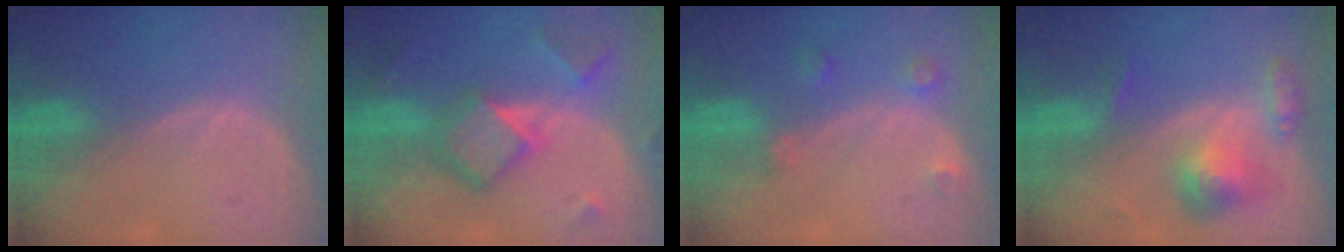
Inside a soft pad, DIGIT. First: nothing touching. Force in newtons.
{"total": 7.9, "press": 7.9, "slide": 0.6}
{"total": 2.6, "press": 2.5, "slide": 0.5}
{"total": 6.5, "press": 5.9, "slide": 2.5}